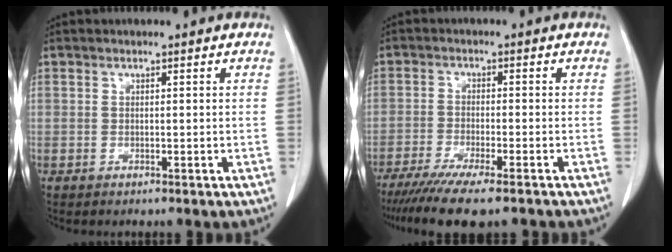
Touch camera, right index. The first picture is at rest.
{"total": 12.0, "force": [-9.7, 0.9, 7.0], "torque": [-0.101, -0.028, -0.150]}